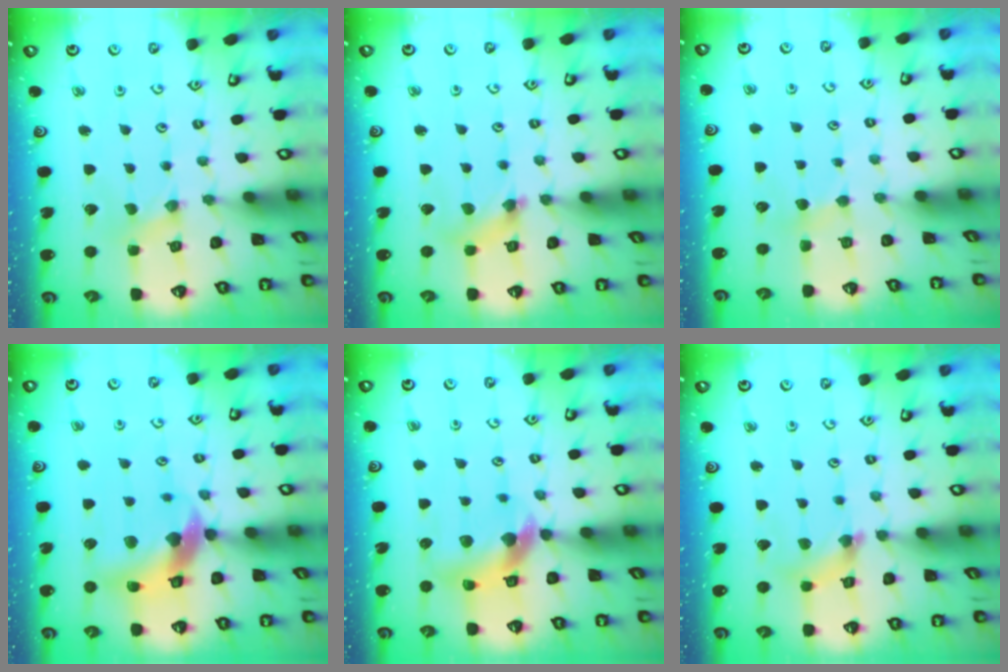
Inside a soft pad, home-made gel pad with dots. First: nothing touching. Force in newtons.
{"total": 4.0, "press": 3.9, "slide": 0.5}
{"total": 3.2, "press": 3.1, "slide": 0.5}
{"total": 12.4, "press": 12.3, "slide": 1.6}
{"total": 9.9, "press": 9.8, "slide": 1.6}
{"total": 5.7, "press": 5.7, "slide": 0.5}